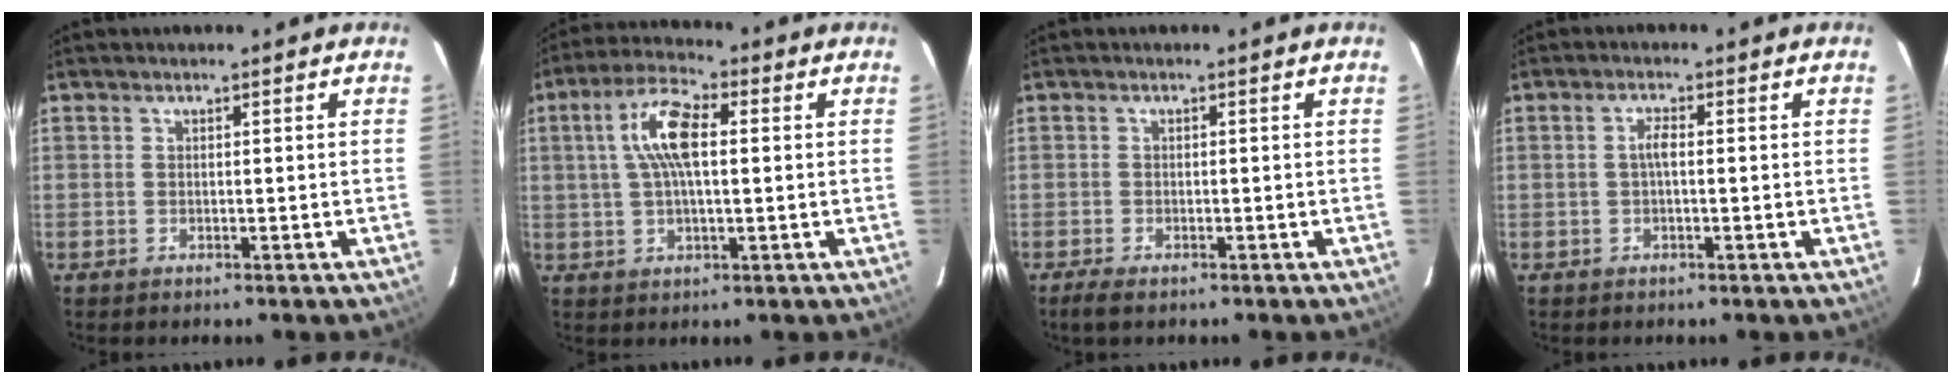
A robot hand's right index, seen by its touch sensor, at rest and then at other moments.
{"total": 9.6, "force": [1.7, 3.4, 8.8], "torque": [-0.172, 0.019, 0.030]}
{"total": 2.8, "force": [-2.0, 0.9, 1.7], "torque": [-0.040, -0.010, -0.037]}
{"total": 1.9, "force": [-0.2, 0.5, 1.8], "torque": [-0.036, 0.006, -0.005]}